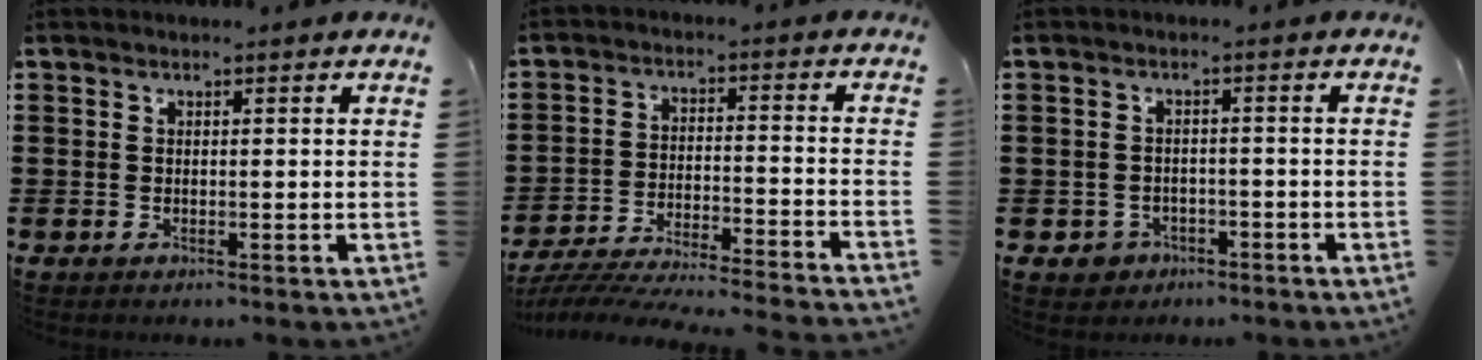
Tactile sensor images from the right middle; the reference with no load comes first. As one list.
[{"total": 6.1, "force": [-5.9, -0.2, 1.5], "torque": [-0.033, -0.008, -0.119]}, {"total": 2.1, "force": [-1.7, 1.2, 0.1], "torque": [-0.010, -0.001, -0.037]}]